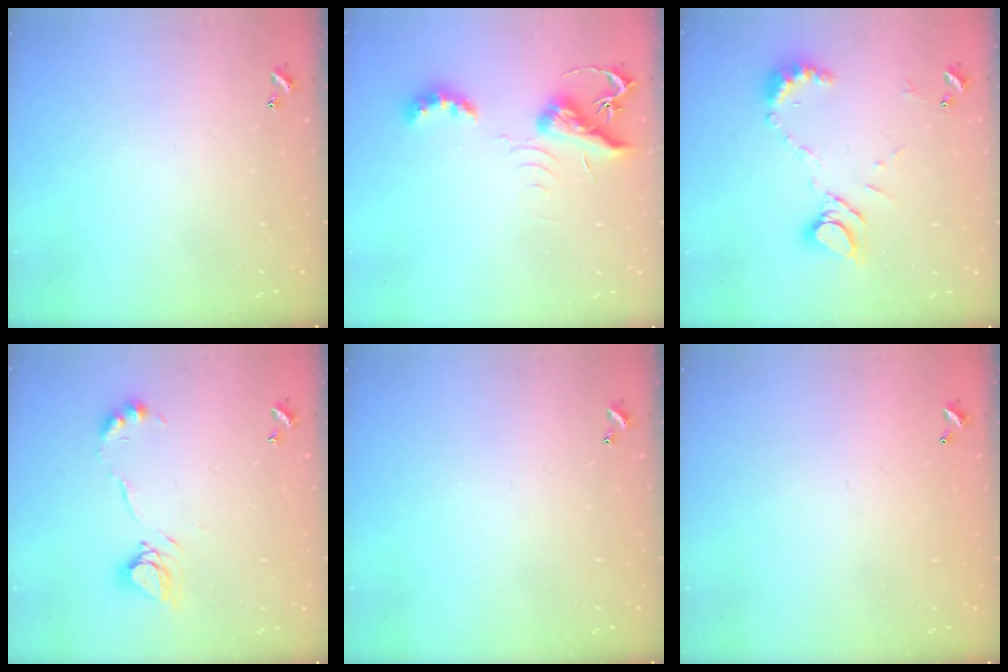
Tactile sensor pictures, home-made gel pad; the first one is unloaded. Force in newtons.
{"total": 6.8, "press": 6.8, "slide": 0.3}
{"total": 9.0, "press": 8.9, "slide": 1.4}
{"total": 12.5, "press": 12.5, "slide": 1.1}
{"total": 0.0}
{"total": 2.8, "press": 2.8, "slide": 0.1}